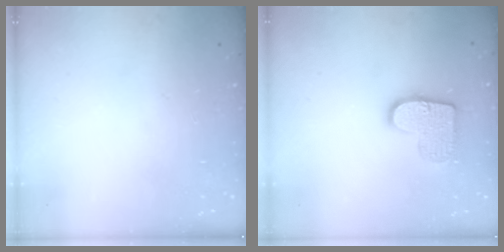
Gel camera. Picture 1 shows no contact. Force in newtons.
{"total": 12.5, "press": 12.5, "slide": 0.7}